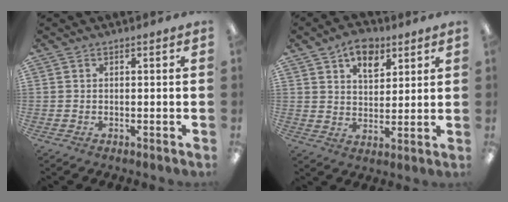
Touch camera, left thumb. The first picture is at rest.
{"total": 8.4, "force": [5.6, 4.9, 3.9], "torque": [-0.054, -0.022, 0.098]}